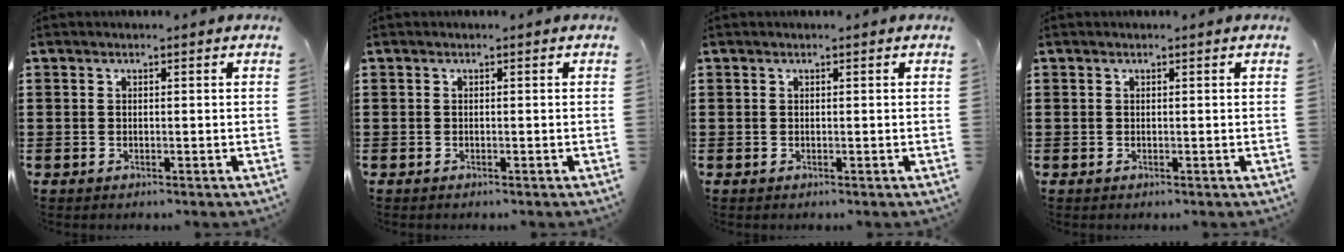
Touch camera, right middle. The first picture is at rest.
{"total": 0.0}
{"total": 0.0}
{"total": 0.0}